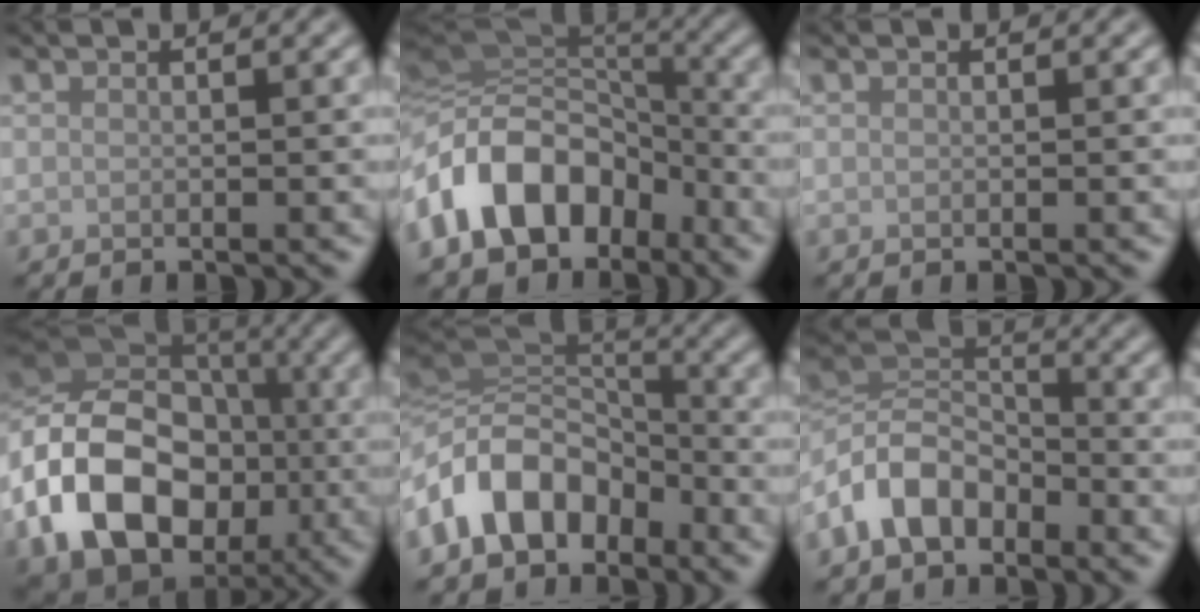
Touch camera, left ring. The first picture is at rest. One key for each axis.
{"total": 11.8, "fx": -5.0, "fy": 8.3, "fz": 6.7, "tx": -0.127, "ty": 0.005, "tz": -0.096}
{"total": 0.0}
{"total": 14.4, "fx": -4.3, "fy": 11.0, "fz": 8.3, "tx": -0.182, "ty": -0.010, "tz": -0.085}
{"total": 8.9, "fx": -4.4, "fy": 6.0, "fz": 4.9, "tx": -0.076, "ty": 0.012, "tz": -0.098}
{"total": 6.1, "fx": -3.3, "fy": 3.9, "fz": 3.3, "tx": -0.061, "ty": 0.007, "tz": -0.080}